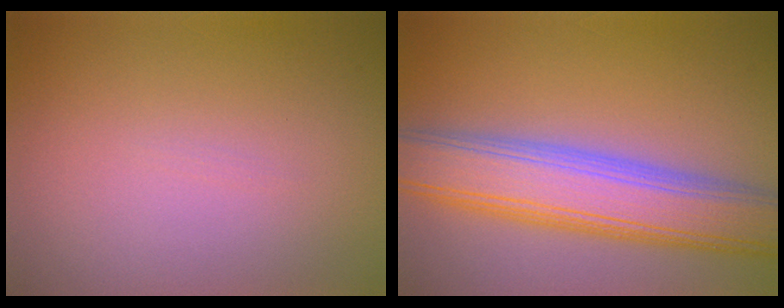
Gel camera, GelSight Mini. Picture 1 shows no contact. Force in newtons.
{"total": 8.6, "press": 8.6, "slide": 0.3}